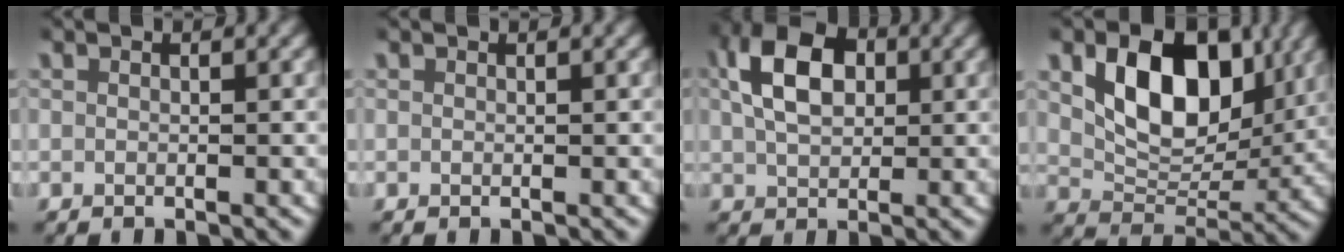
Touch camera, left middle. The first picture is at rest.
{"total": 0.0}
{"total": 6.9, "force": [1.9, 4.3, 5.1], "torque": [-0.089, 0.002, 0.035]}
{"total": 8.8, "force": [3.1, 5.6, 6.1], "torque": [-0.105, -0.011, 0.051]}